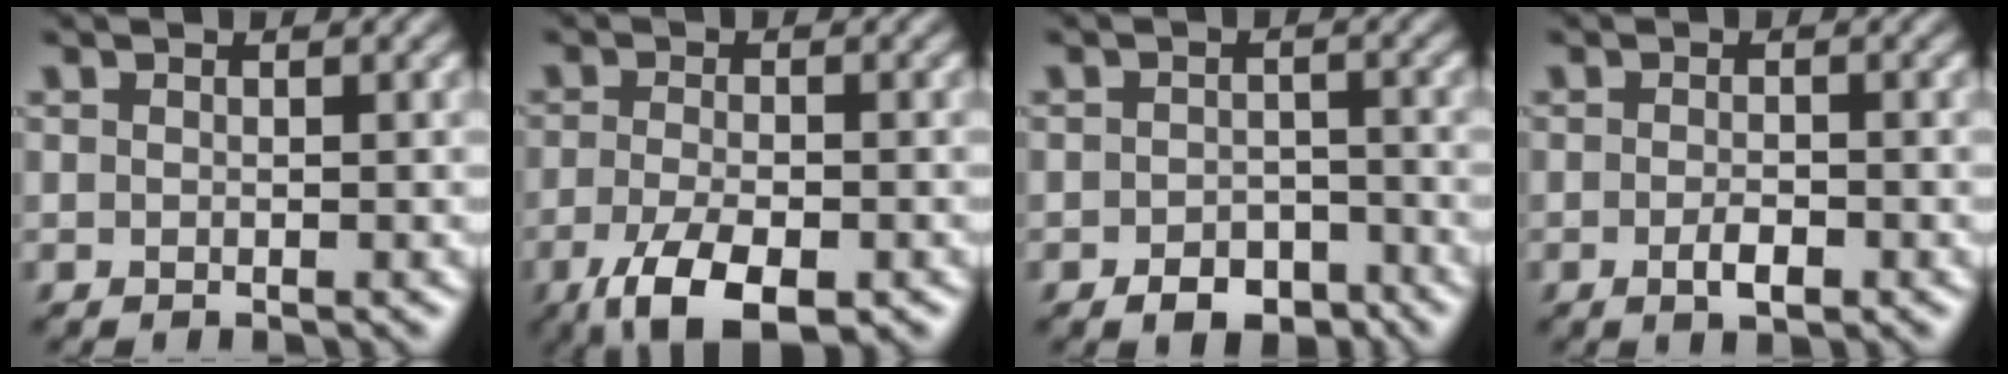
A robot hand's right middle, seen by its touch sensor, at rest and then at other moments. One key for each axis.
{"total": 6.8, "fx": -4.1, "fy": 2.6, "fz": 4.8, "tx": -0.098, "ty": -0.016, "tz": -0.067}
{"total": 3.5, "fx": -2.4, "fy": 2.0, "fz": 1.7, "tx": -0.020, "ty": 0.000, "tz": -0.041}
{"total": 1.7, "fx": -0.9, "fy": 0.6, "fz": 1.3, "tx": -0.025, "ty": 0.000, "tz": -0.015}